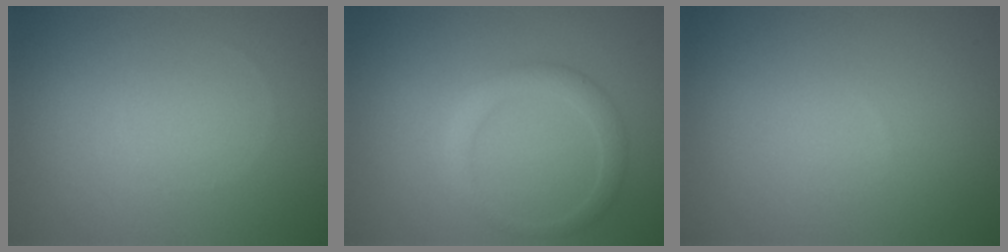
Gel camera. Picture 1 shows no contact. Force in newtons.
{"total": 2.1, "press": 2.1, "slide": 0.1}
{"total": 0.0}